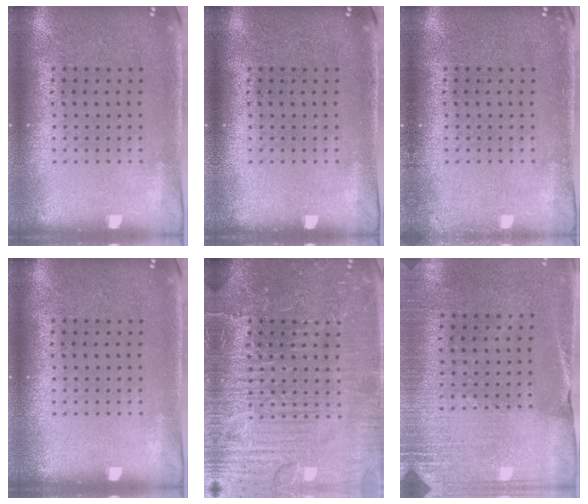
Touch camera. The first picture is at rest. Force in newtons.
{"total": 0.0}
{"total": 0.6, "press": 0.6, "slide": 0.1}
{"total": 0.0}
{"total": 7.7, "press": 7.6, "slide": 0.9}
{"total": 2.7, "press": 2.6, "slide": 0.7}